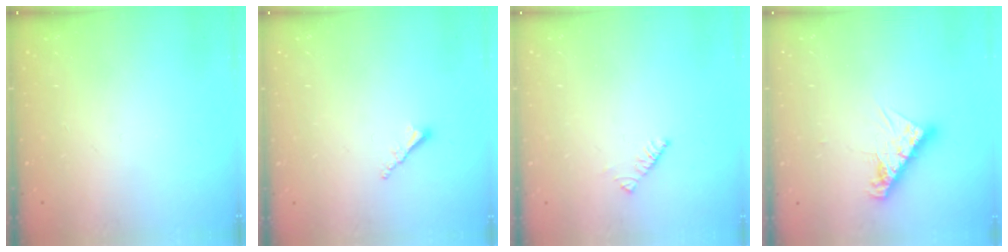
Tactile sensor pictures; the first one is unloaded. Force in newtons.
{"total": 1.7, "press": 1.7, "slide": 0.2}
{"total": 2.6, "press": 2.6, "slide": 0.4}
{"total": 9.2, "press": 9.2, "slide": 0.8}